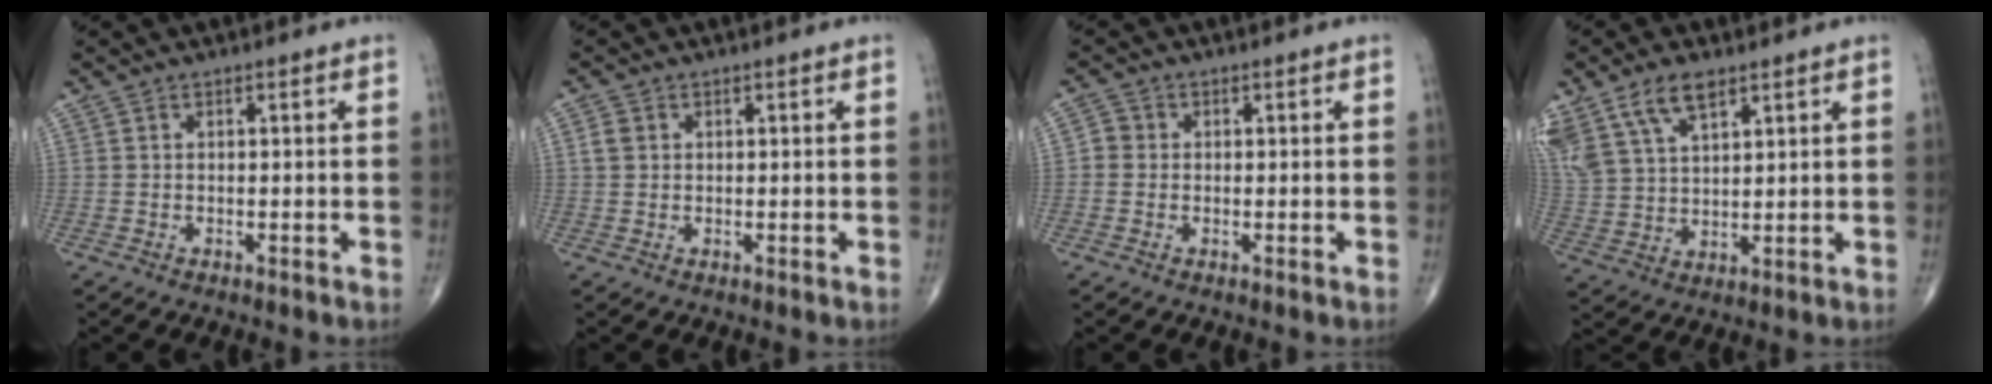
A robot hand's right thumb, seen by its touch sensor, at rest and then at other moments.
{"total": 1.9, "force": [0.5, 1.6, 0.9], "torque": [-0.017, 0.003, 0.010]}
{"total": 2.1, "force": [-0.2, 2.0, 0.7], "torque": [-0.001, 0.005, -0.010]}
{"total": 13.1, "force": [7.8, 6.8, 8.0], "torque": [-0.166, -0.010, 0.157]}